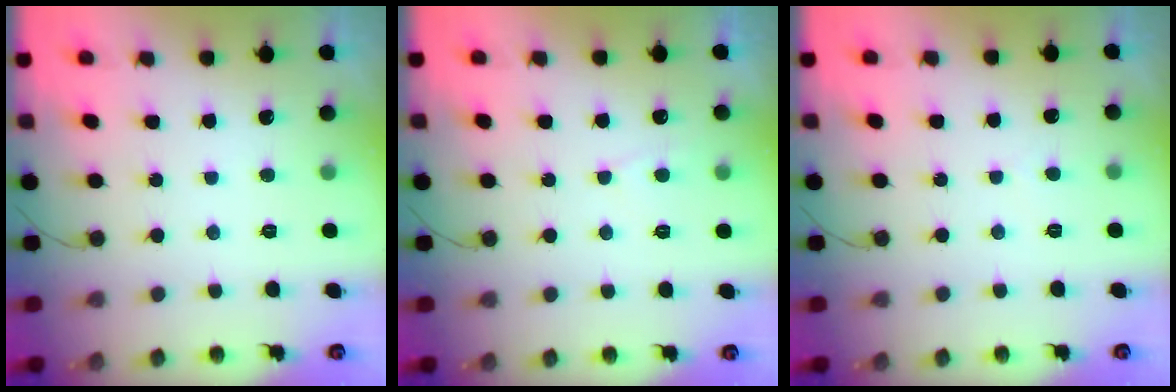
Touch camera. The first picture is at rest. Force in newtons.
{"total": 3.4, "press": 3.4, "slide": 0.3}
{"total": 2.7, "press": 2.7, "slide": 0.2}